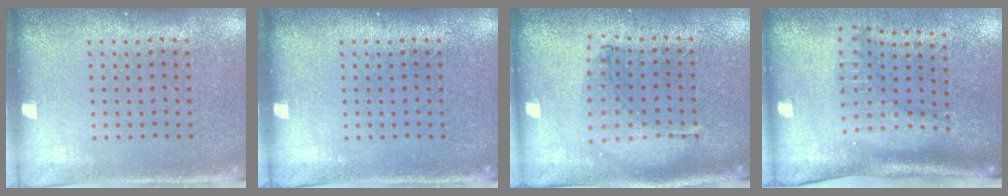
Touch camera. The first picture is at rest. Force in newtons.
{"total": 0.0}
{"total": 0.9, "press": 0.9, "slide": 0.3}
{"total": 2.2, "press": 1.7, "slide": 1.5}